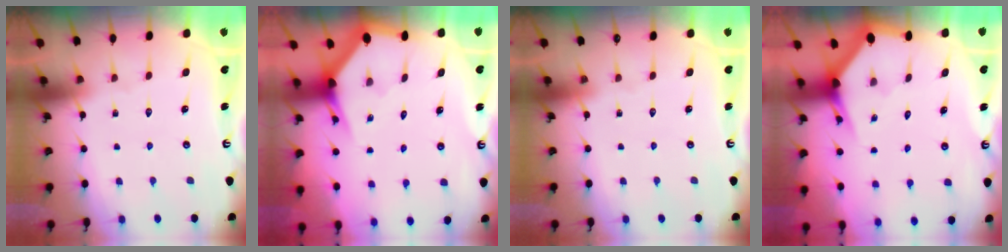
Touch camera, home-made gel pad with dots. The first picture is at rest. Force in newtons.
{"total": 2.9, "press": 2.9, "slide": 0.2}
{"total": 0.0}
{"total": 2.7, "press": 2.7, "slide": 0.2}